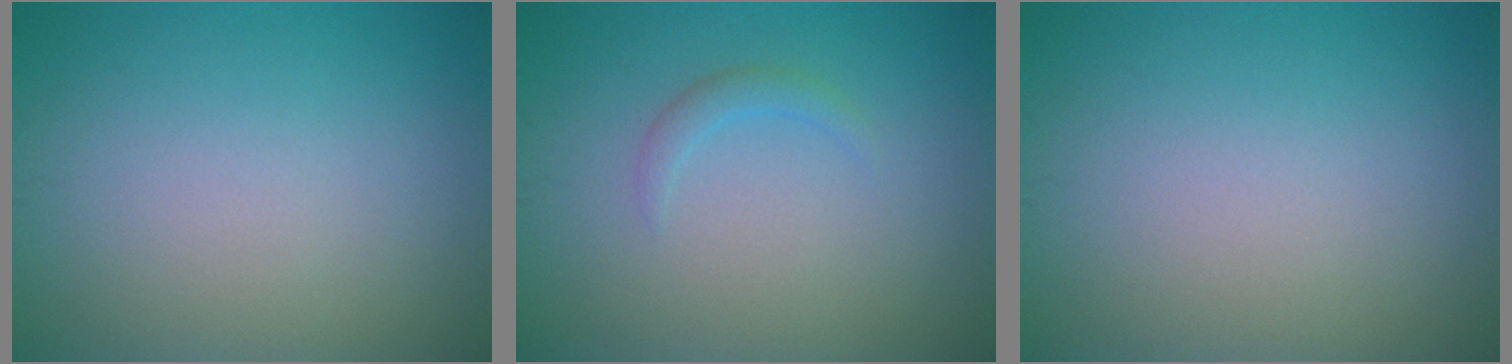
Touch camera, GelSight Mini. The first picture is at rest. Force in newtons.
{"total": 1.2, "press": 1.2, "slide": 0.1}
{"total": 0.0}